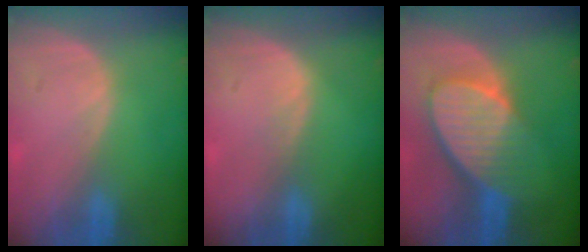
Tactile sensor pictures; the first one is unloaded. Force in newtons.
{"total": 0.9, "press": 0.9, "slide": 0.1}
{"total": 8.9, "press": 8.1, "slide": 3.7}